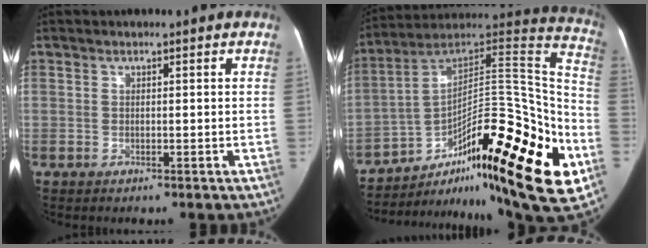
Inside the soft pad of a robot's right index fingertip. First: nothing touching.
{"total": 32.8, "force": [-13.5, 6.7, 29.1], "torque": [-0.362, 0.034, -0.199]}